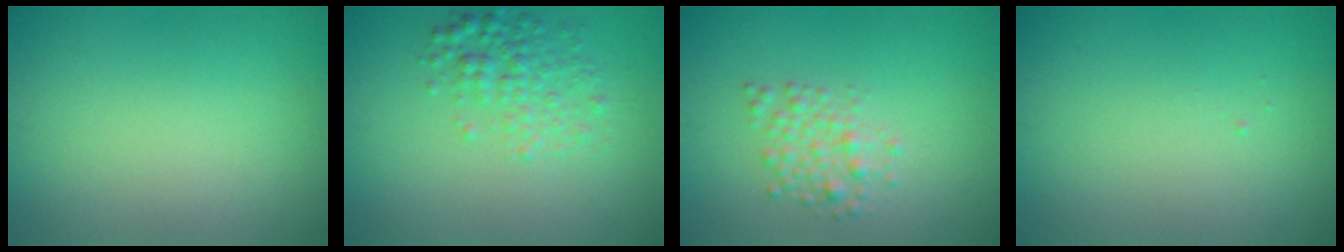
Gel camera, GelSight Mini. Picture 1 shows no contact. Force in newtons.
{"total": 2.7, "press": 2.7, "slide": 0.1}
{"total": 2.2, "press": 2.2, "slide": 0.0}
{"total": 0.0}